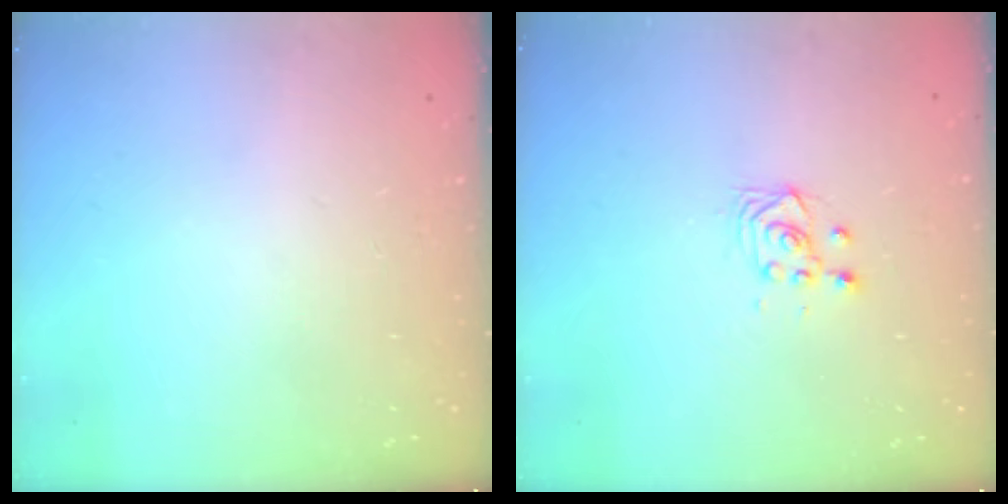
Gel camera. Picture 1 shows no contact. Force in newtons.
{"total": 2.9, "press": 2.9, "slide": 0.6}